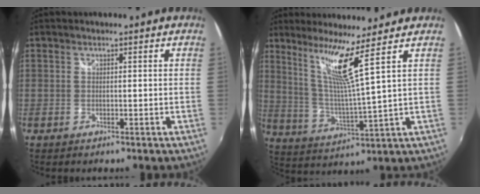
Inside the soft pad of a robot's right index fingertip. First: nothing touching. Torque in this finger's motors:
{"motor_torque": [0.84, 0.87, 0.38, 0.06]}